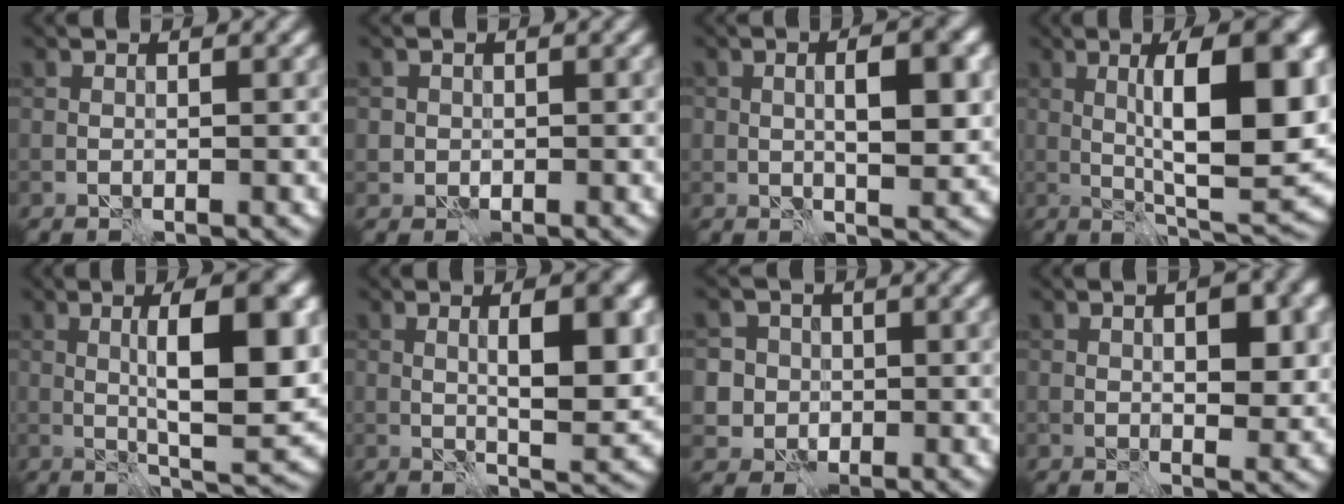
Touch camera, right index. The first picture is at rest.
{"total": 0.9, "force": [0.0, 0.9, 0.0], "torque": [0.009, -0.004, 0.000]}
{"total": 4.8, "force": [0.5, 1.8, 4.5], "torque": [-0.072, 0.003, 0.009]}
{"total": 11.9, "force": [1.5, 3.4, 11.3], "torque": [-0.162, 0.002, 0.027]}
{"total": 9.7, "force": [1.0, 2.6, 9.3], "torque": [-0.136, 0.000, 0.017]}
{"total": 6.2, "force": [1.0, 1.5, 5.9], "torque": [-0.091, -0.001, 0.019]}
{"total": 5.0, "force": [0.6, 4.8, 1.2], "torque": [-0.013, 0.026, -0.005]}
{"total": 4.6, "force": [0.8, 2.0, 4.1], "torque": [-0.055, 0.000, 0.014]}